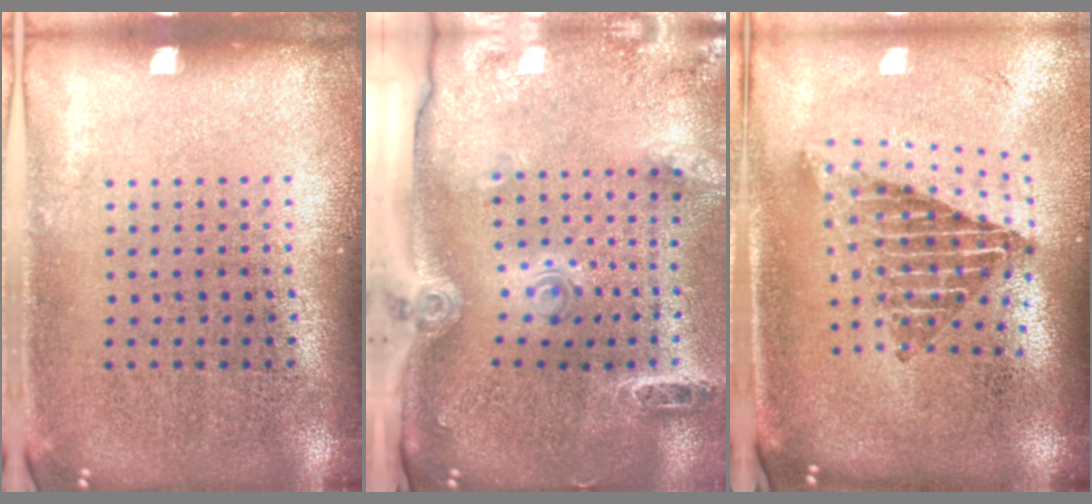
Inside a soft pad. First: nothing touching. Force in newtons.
{"total": 3.0, "press": 2.1, "slide": 2.2}
{"total": 2.2, "press": 1.6, "slide": 1.5}